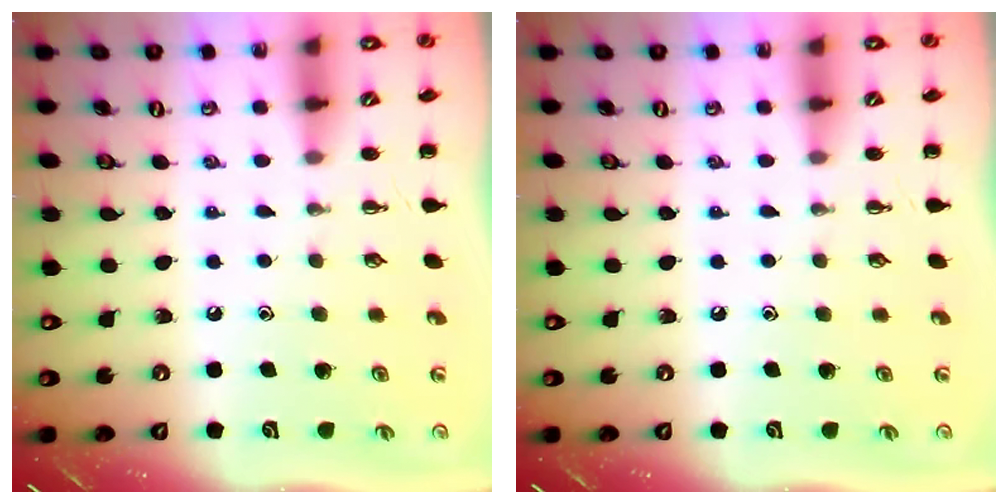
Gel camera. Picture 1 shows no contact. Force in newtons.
{"total": 0.0}